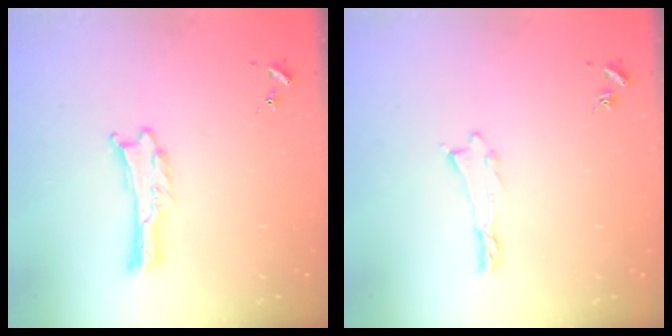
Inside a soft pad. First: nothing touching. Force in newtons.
{"total": 0.0}